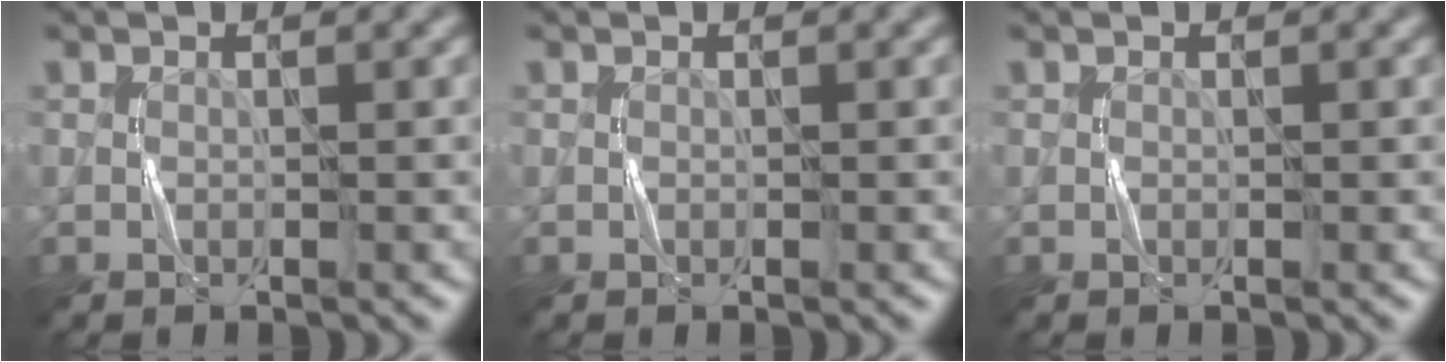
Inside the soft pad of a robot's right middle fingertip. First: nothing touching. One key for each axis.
{"total": 0.0}
{"total": 0.0}